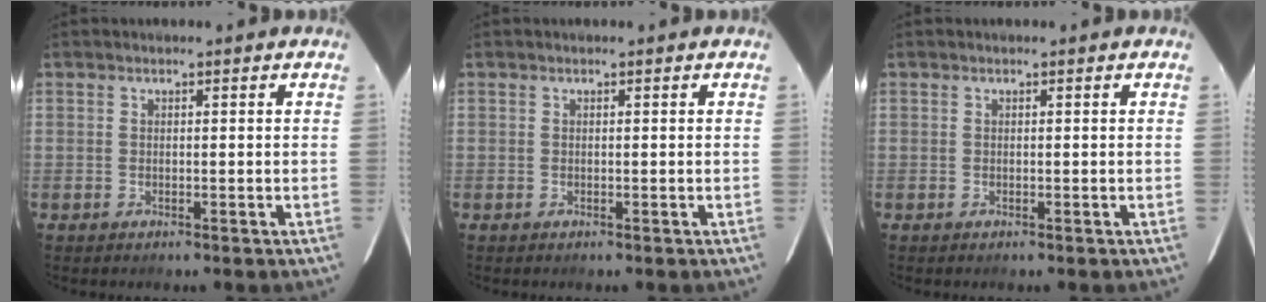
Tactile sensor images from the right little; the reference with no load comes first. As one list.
[{"total": 0.0}, {"total": 0.0}]